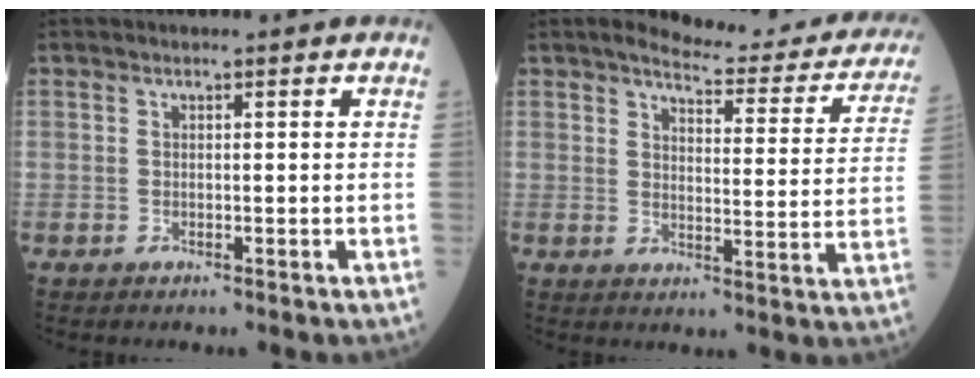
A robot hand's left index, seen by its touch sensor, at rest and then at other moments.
{"total": 16.7, "force": [15.3, 3.4, 5.7], "torque": [-0.047, -0.050, 0.160]}